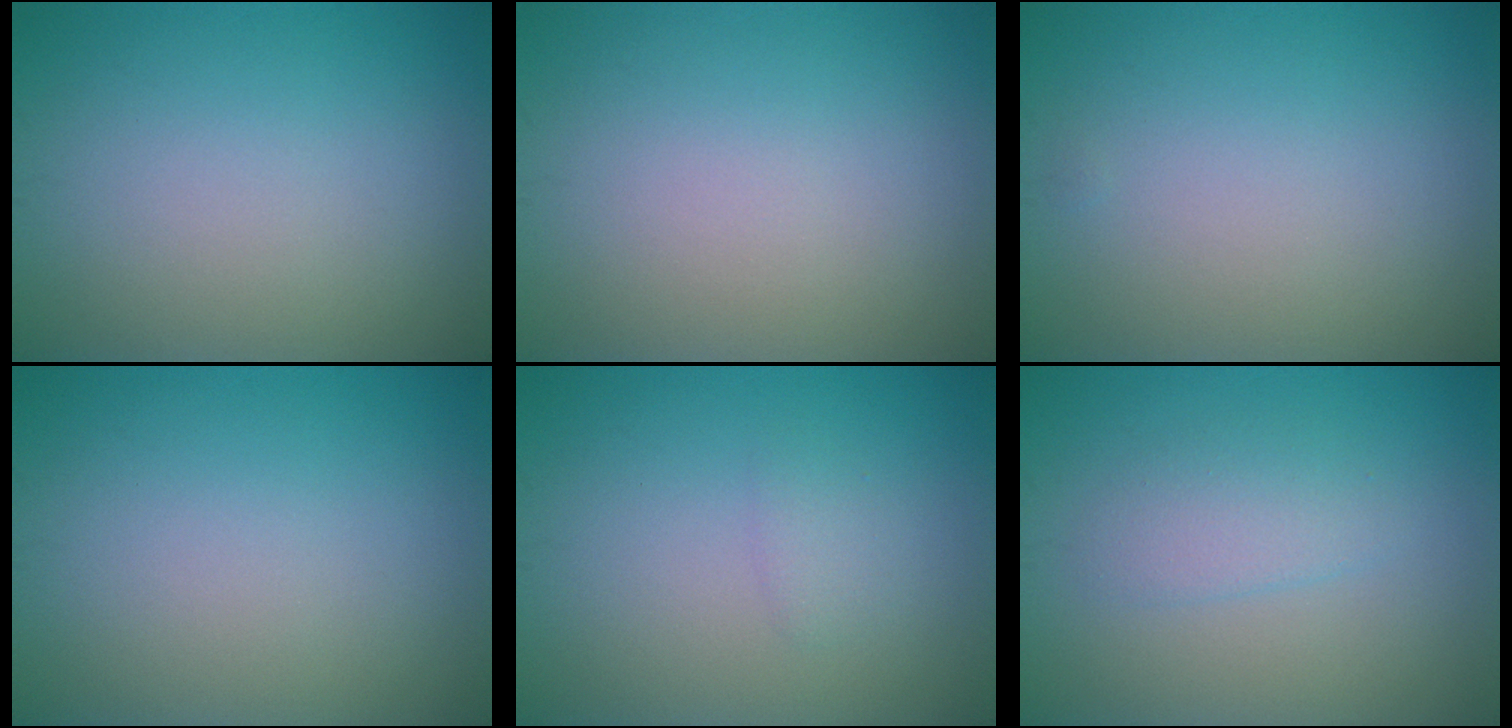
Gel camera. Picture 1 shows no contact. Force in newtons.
{"total": 0.0}
{"total": 0.0}
{"total": 0.0}
{"total": 1.0, "press": 1.0, "slide": 0.1}
{"total": 2.0, "press": 1.9, "slide": 0.1}